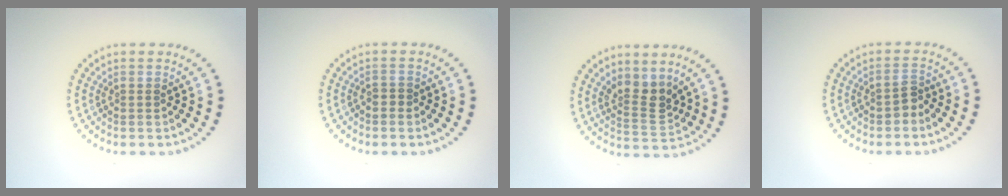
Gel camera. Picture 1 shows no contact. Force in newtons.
{"total": 0.5, "press": 0.3, "slide": 0.4}
{"total": 3.1, "press": 2.7, "slide": 1.5}
{"total": 1.4, "press": 1.2, "slide": 0.7}